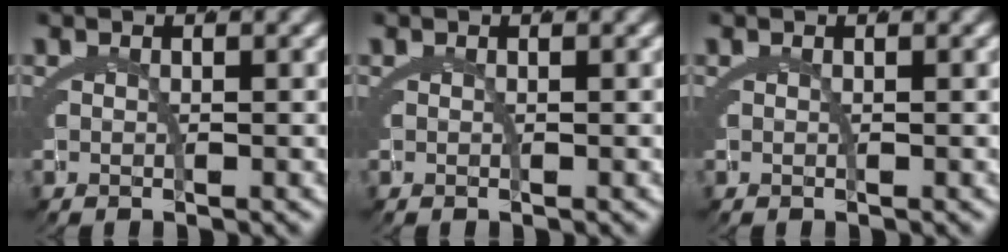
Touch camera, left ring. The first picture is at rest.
{"total": 0.0}
{"total": 0.0}